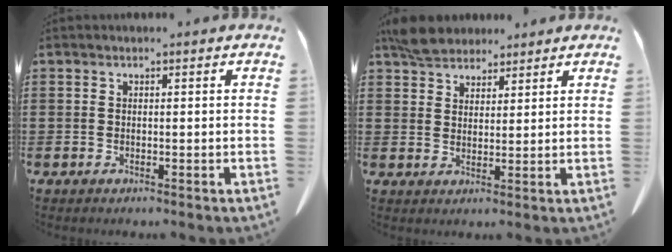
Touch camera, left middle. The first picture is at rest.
{"total": 4.9, "force": [4.3, 2.1, 1.2], "torque": [-0.037, 0.000, 0.084]}